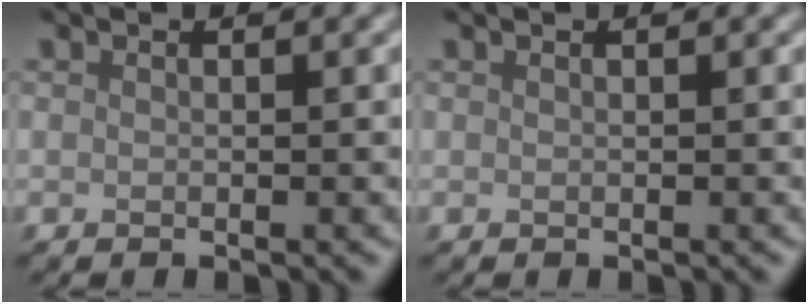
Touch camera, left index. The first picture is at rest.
{"total": 0.0}